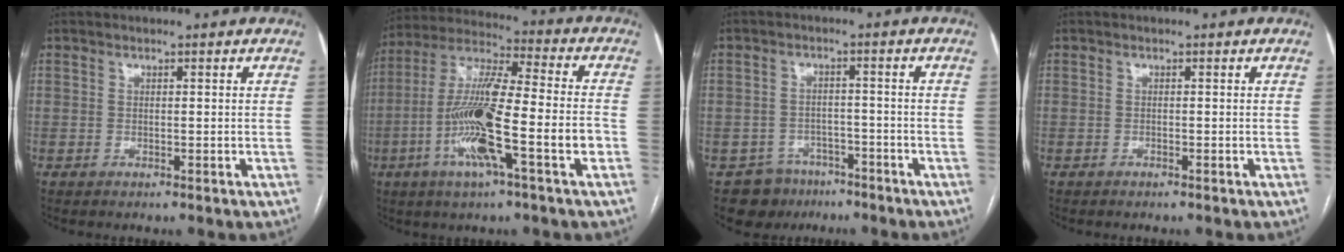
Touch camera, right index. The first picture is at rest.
{"total": 16.8, "force": [-4.9, 1.3, 16.0], "torque": [-0.310, -0.001, -0.090]}
{"total": 6.0, "force": [-4.2, 4.2, -0.1], "torque": [0.013, 0.012, -0.061]}
{"total": 0.0}